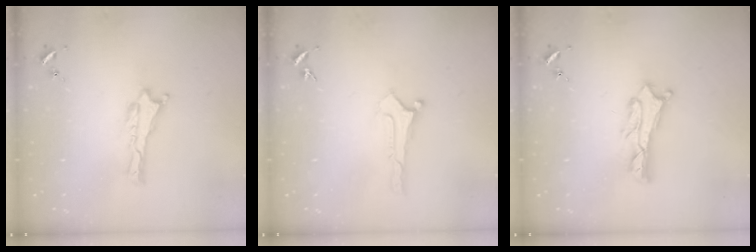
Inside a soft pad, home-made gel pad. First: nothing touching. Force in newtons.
{"total": 0.0}
{"total": 2.0, "press": 2.0, "slide": 0.2}